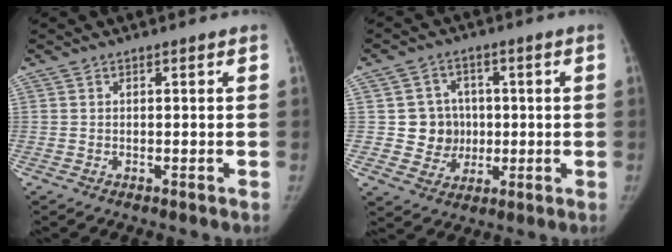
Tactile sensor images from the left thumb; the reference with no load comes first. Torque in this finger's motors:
{"motor_torque": [-0.02, 0.04, -0.01, 0.00, 0.01]}